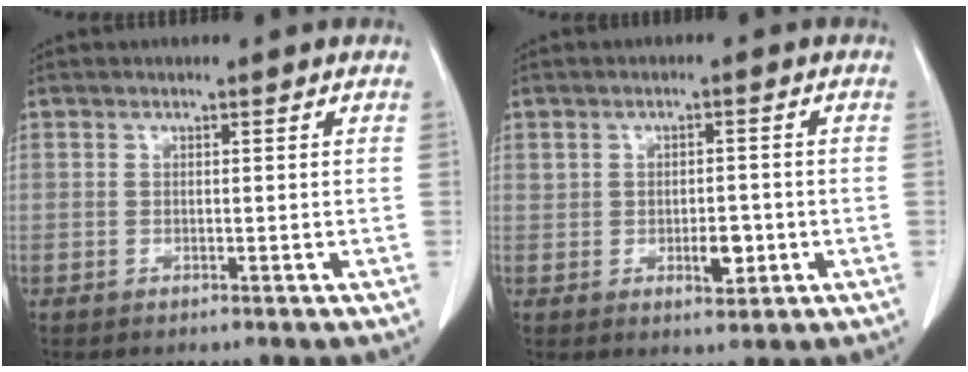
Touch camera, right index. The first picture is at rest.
{"total": 4.2, "force": [-1.0, 2.0, 3.6], "torque": [-0.055, 0.001, -0.007]}